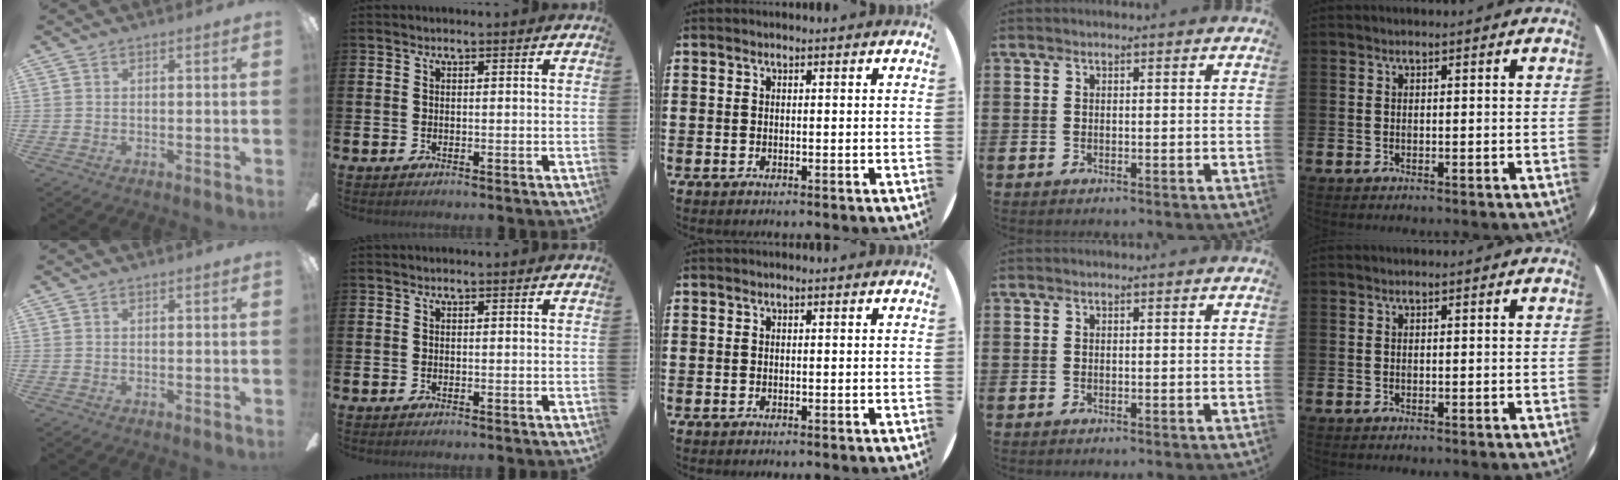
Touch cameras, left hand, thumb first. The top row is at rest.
{}